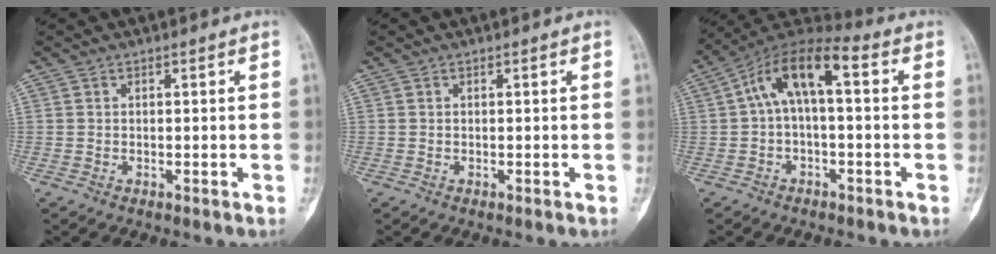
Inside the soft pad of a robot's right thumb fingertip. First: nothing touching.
{"total": 0.0}
{"total": 11.1, "force": [1.4, 4.7, 10.0], "torque": [-0.176, 0.048, 0.013]}